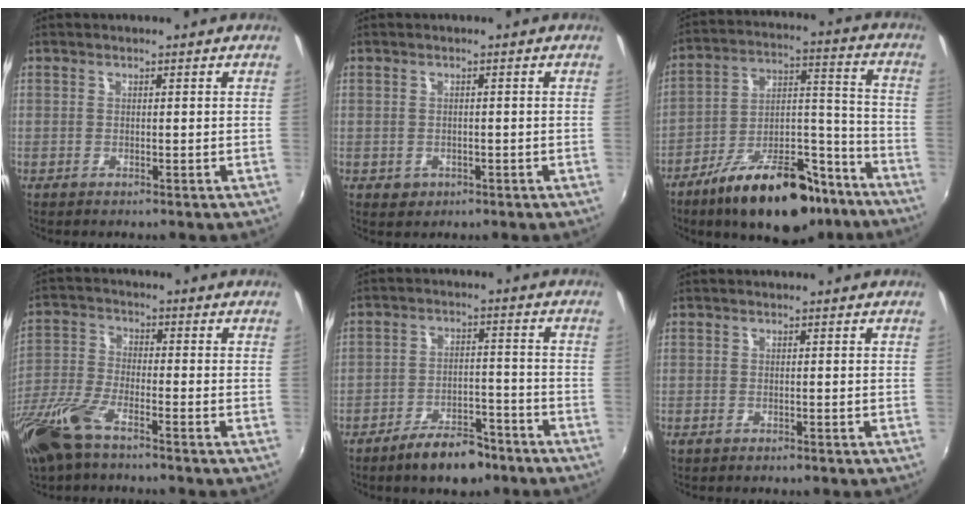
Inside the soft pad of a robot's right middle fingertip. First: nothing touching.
{"total": 2.5, "force": [-0.7, 2.1, 1.1], "torque": [-0.022, -0.001, -0.004]}
{"total": 20.8, "force": [-14.2, 8.3, 12.7], "torque": [-0.200, 0.018, -0.214]}
{"total": 11.7, "force": [-8.2, 3.4, 7.7], "torque": [-0.178, -0.023, -0.170]}
{"total": 8.5, "force": [-6.6, 3.5, 4.1], "torque": [-0.079, 0.021, -0.093]}
{"total": 1.2, "force": [-0.9, 0.6, 0.5], "torque": [-0.011, -0.004, -0.017]}